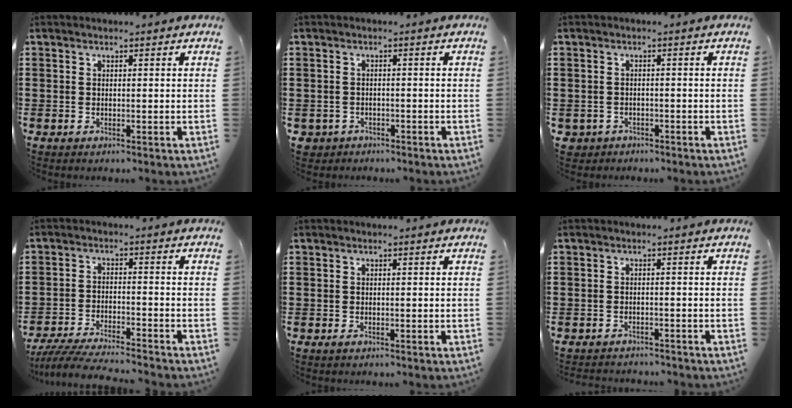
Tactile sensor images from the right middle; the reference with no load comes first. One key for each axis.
{"total": 1.4, "fx": -1.2, "fy": 0.7, "fz": 0.0, "tx": -0.007, "ty": -0.002, "tz": -0.027}
{"total": 1.3, "fx": -1.1, "fy": 0.7, "fz": -0.1, "tx": -0.007, "ty": -0.002, "tz": -0.026}
{"total": 5.3, "fx": -5.0, "fy": 0.1, "fz": 1.7, "tx": -0.041, "ty": -0.012, "tz": -0.100}
{"total": 0.0}
{"total": 1.4, "fx": -1.4, "fy": 0.1, "fz": -0.2, "tx": -0.002, "ty": 0.000, "tz": -0.031}